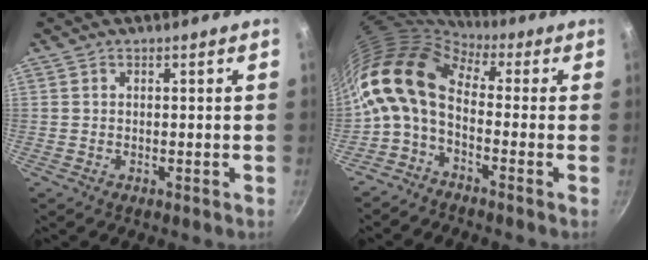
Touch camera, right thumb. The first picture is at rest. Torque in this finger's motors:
{"motor_torque": [-0.10, 1.84, 1.38, -1.40, 0.26]}